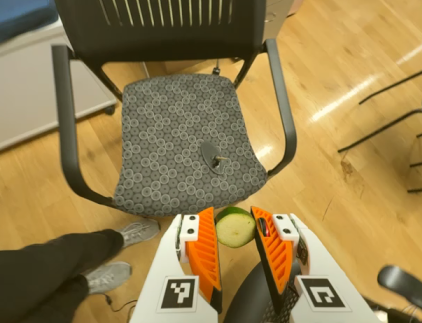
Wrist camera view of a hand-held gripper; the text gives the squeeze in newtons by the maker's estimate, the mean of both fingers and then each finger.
{"total": 8.7, "left": 8.6, "right": 8.9}